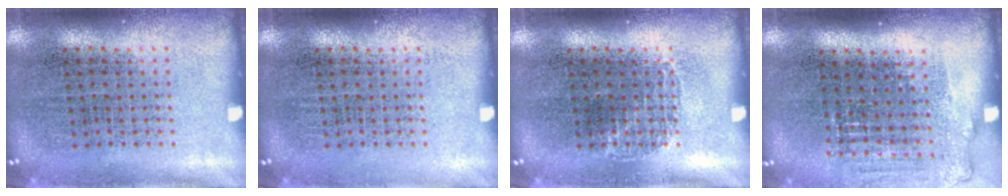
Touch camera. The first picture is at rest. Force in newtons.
{"total": 0.0}
{"total": 0.5, "press": 0.5, "slide": 0.1}
{"total": 1.0, "press": 1.0, "slide": 0.4}